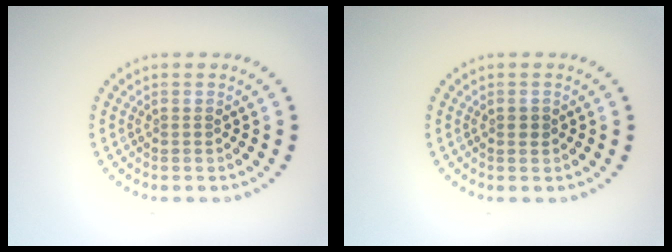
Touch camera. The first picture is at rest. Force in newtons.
{"total": 0.8, "press": 0.8, "slide": 0.1}